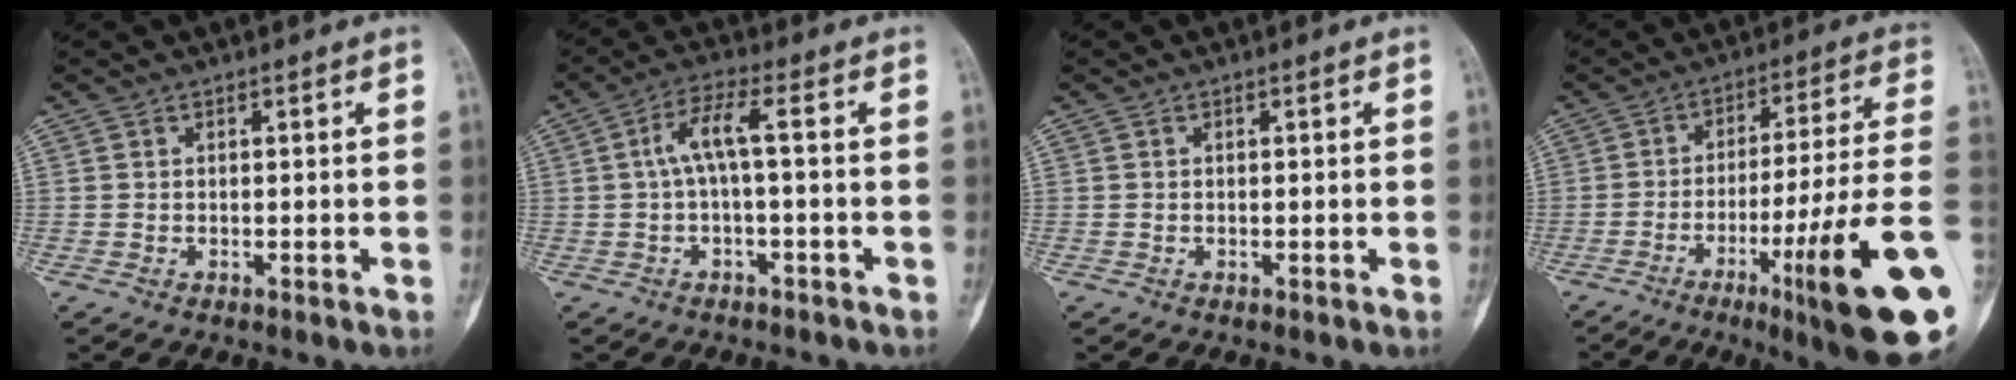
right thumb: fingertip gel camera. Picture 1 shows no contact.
{"total": 5.6, "force": [0.0, 1.0, 5.5], "torque": [-0.119, 0.029, -0.003]}
{"total": 0.0}
{"total": 22.4, "force": [-8.0, 1.3, 20.9], "torque": [-0.282, 0.018, -0.119]}